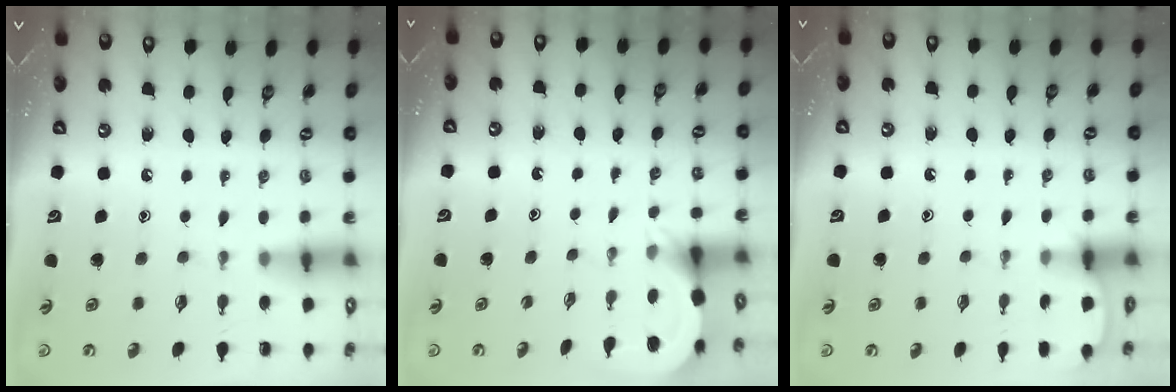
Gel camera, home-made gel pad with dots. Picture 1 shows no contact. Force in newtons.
{"total": 3.5, "press": 3.5, "slide": 0.3}
{"total": 2.1, "press": 2.1, "slide": 0.3}